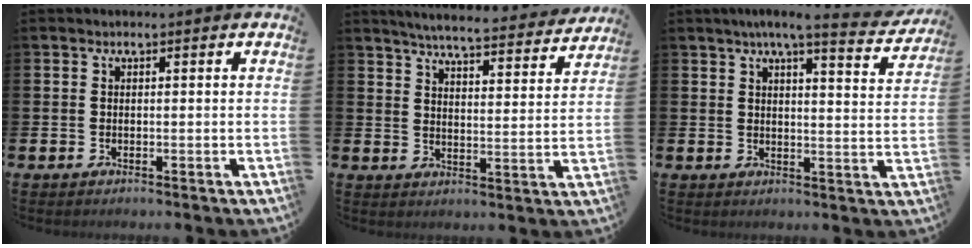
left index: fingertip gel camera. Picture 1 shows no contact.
{"total": 5.9, "force": [5.6, 0.2, 1.7], "torque": [-0.041, -0.045, 0.092]}
{"total": 6.0, "force": [5.2, 0.2, 2.9], "torque": [-0.053, -0.026, 0.085]}